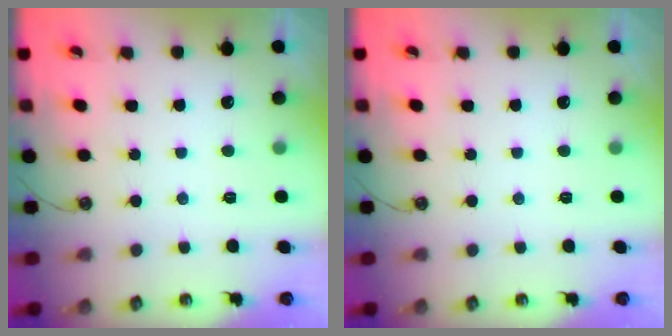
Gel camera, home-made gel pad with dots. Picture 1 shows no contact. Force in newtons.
{"total": 0.0}